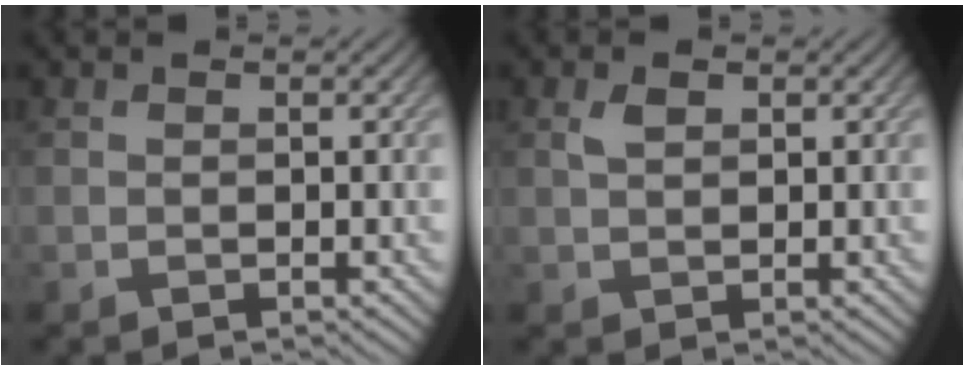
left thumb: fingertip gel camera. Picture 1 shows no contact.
{"total": 1.9, "force": [0.7, 1.1, 1.3], "torque": [-0.029, 0.002, 0.014]}